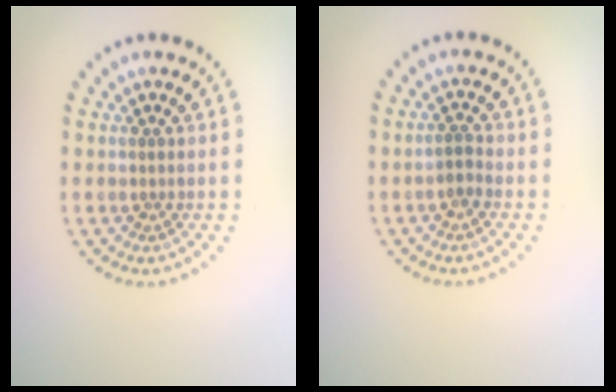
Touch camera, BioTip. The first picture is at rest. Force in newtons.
{"total": 0.9, "press": 0.7, "slide": 0.6}